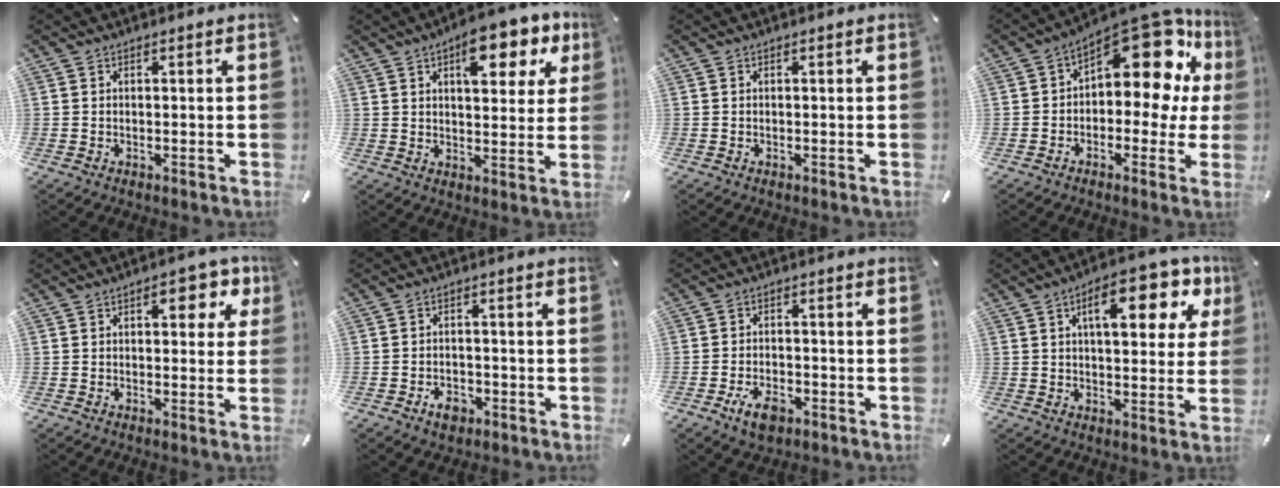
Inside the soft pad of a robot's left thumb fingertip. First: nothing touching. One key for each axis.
{"total": 12.6, "fx": 7.0, "fy": 6.2, "fz": 8.5, "tx": -0.101, "ty": -0.033, "tz": 0.113}
{"total": 0.0}
{"total": 18.4, "fx": 8.7, "fy": 9.3, "fz": 13.3, "tx": -0.168, "ty": -0.076, "tz": 0.142}
{"total": 8.3, "fx": 3.0, "fy": 4.4, "fz": 6.3, "tx": -0.072, "ty": -0.008, "tz": 0.043}
{"total": 4.2, "fx": -2.3, "fy": 2.9, "fz": 1.9, "tx": -0.037, "ty": 0.009, "tz": -0.042}
{"total": 5.7, "fx": -2.9, "fy": 3.3, "fz": 3.6, "tx": -0.074, "ty": 0.013, "tz": -0.054}
{"total": 14.9, "fx": 6.4, "fy": 6.5, "fz": 11.9, "tx": -0.164, "ty": -0.016, "tz": 0.098}